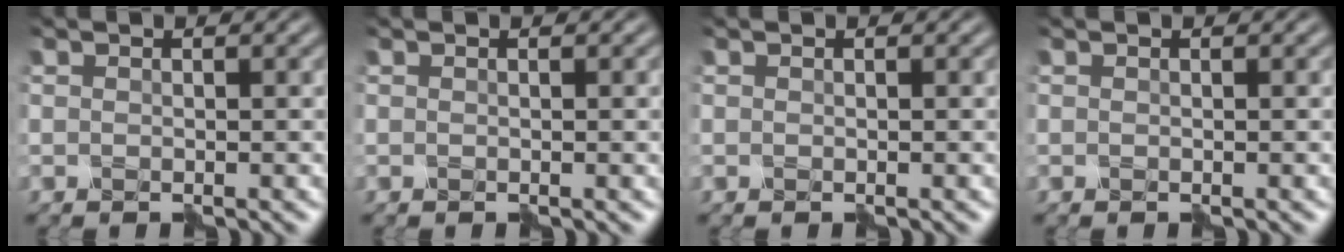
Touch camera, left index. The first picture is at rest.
{"total": 0.7, "force": [0.0, 0.2, 0.7], "torque": [-0.009, 0.001, -0.001]}
{"total": 0.0}
{"total": 0.0}